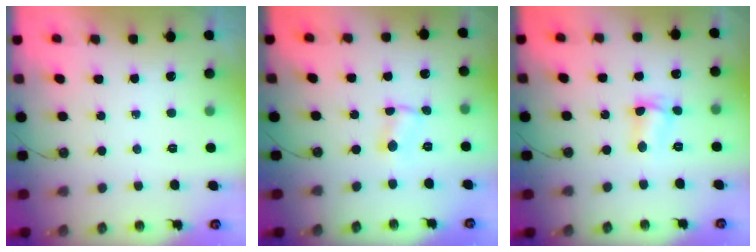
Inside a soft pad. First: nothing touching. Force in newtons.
{"total": 1.2, "press": 1.2, "slide": 0.2}
{"total": 5.1, "press": 3.8, "slide": 3.4}